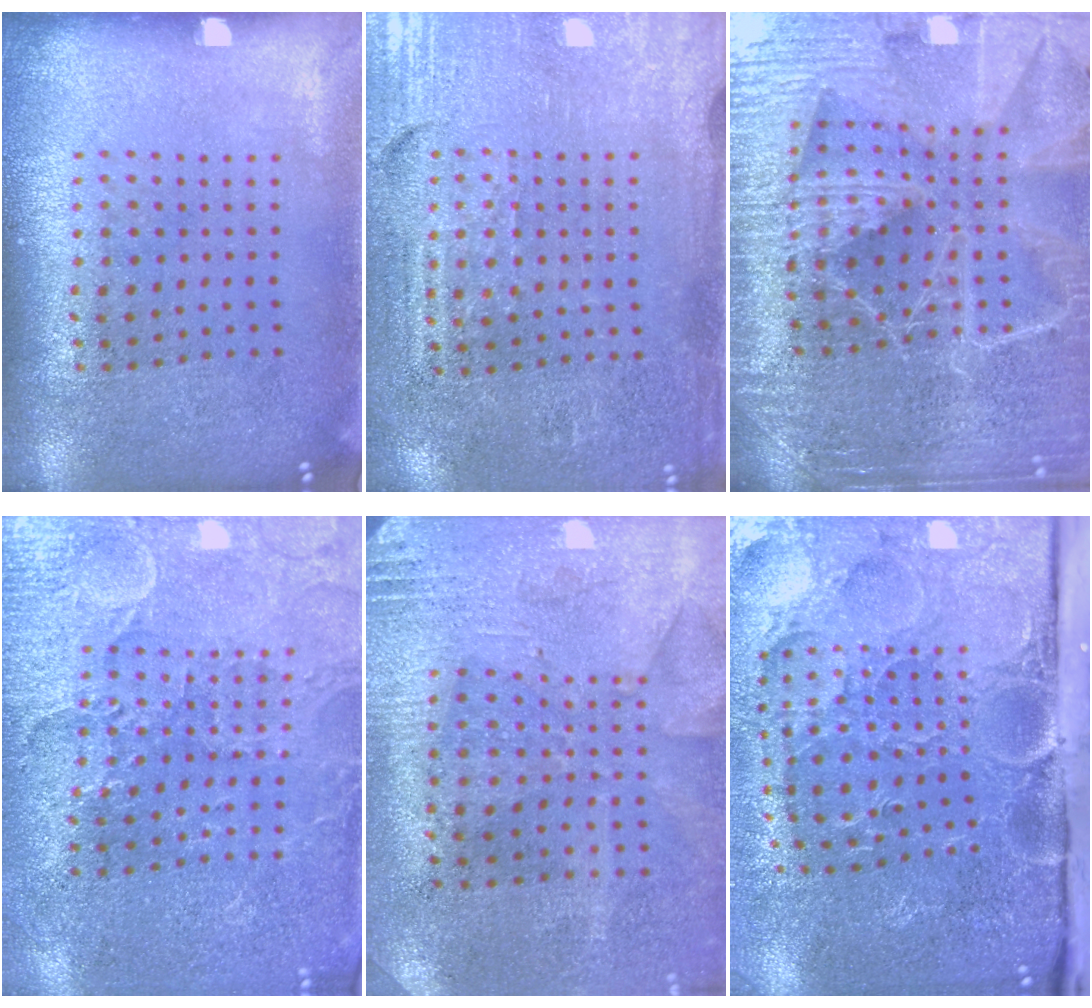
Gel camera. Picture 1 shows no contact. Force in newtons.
{"total": 3.4, "press": 3.1, "slide": 1.3}
{"total": 5.2, "press": 4.8, "slide": 2.0}
{"total": 3.4, "press": 3.3, "slide": 1.0}
{"total": 2.7, "press": 2.2, "slide": 1.5}
{"total": 5.2, "press": 4.1, "slide": 3.2}